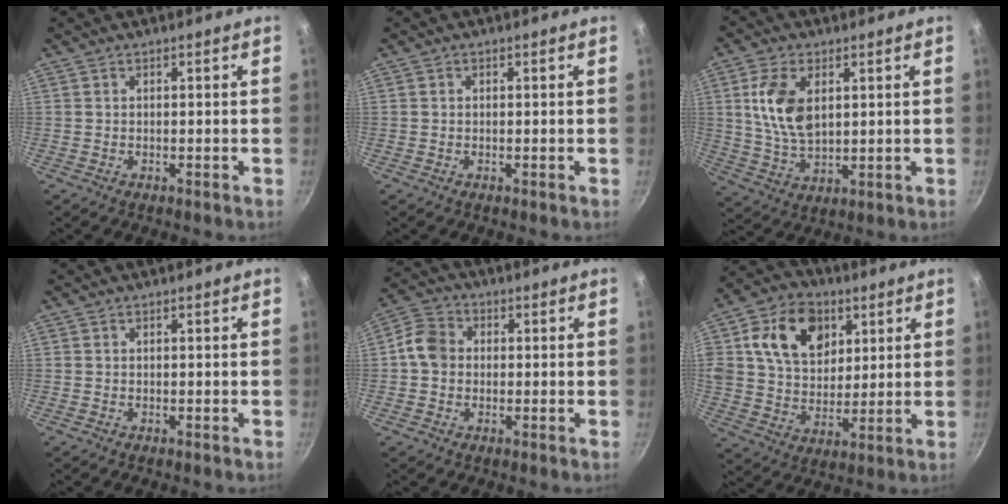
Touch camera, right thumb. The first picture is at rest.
{"total": 0.5, "force": [0.1, 0.5, 0.1], "torque": [0.000, 0.004, 0.001]}
{"total": 11.0, "force": [3.0, 6.4, 8.4], "torque": [-0.155, -0.017, 0.062]}
{"total": 0.0}
{"total": 6.4, "force": [0.0, 5.4, 3.4], "torque": [-0.043, 0.015, -0.018]}
{"total": 17.4, "force": [6.3, 12.8, 10.1], "torque": [-0.146, -0.006, 0.103]}